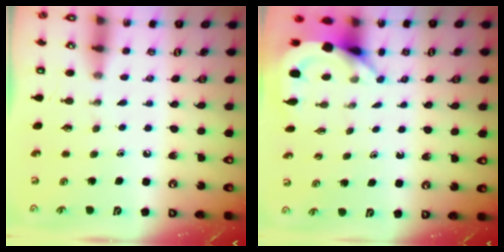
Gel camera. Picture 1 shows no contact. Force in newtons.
{"total": 3.8, "press": 3.8, "slide": 0.3}